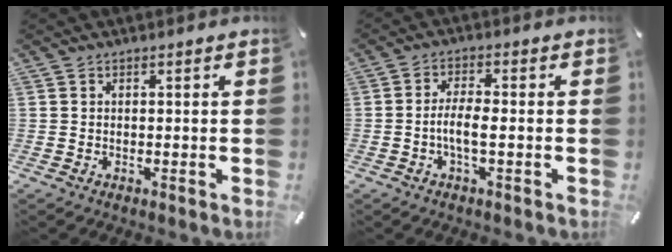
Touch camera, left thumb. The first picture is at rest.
{"total": 5.3, "force": [-1.3, 1.5, 4.9], "torque": [-0.101, -0.001, -0.026]}